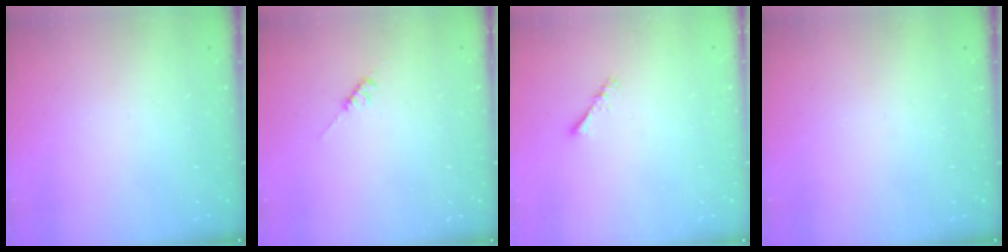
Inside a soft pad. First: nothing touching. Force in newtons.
{"total": 2.8, "press": 2.8, "slide": 0.5}
{"total": 2.3, "press": 2.3, "slide": 0.4}
{"total": 0.0}